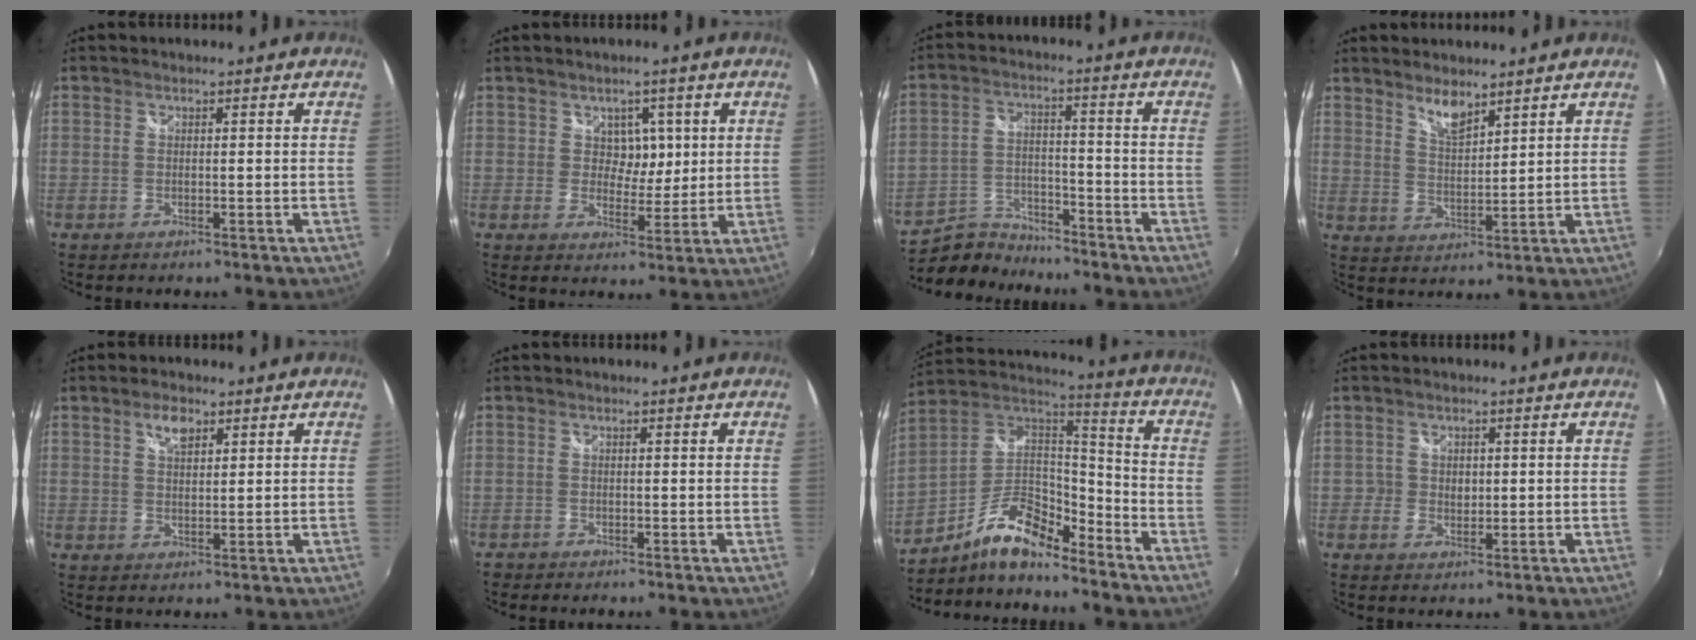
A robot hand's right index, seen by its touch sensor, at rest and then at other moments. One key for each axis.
{"total": 4.5, "fx": 1.5, "fy": 3.8, "fz": 1.9, "tx": -0.021, "ty": 0.001, "tz": 0.026}
{"total": 8.5, "fx": -7.9, "fy": 2.9, "fz": 1.2, "tx": -0.045, "ty": 0.015, "tz": -0.143}
{"total": 4.9, "fx": 4.1, "fy": 1.0, "fz": 2.6, "tx": -0.044, "ty": -0.001, "tz": 0.076}
{"total": 3.7, "fx": 2.2, "fy": 1.7, "fz": 2.5, "tx": -0.041, "ty": 0.007, "tz": 0.039}
{"total": 0.9, "fx": -0.8, "fy": 0.5, "fz": -0.1, "tx": -0.004, "ty": 0.001, "tz": -0.015}
{"total": 14.0, "fx": -10.2, "fy": 4.5, "fz": 8.4, "tx": -0.170, "ty": 0.013, "tz": -0.193}
{"total": 2.3, "fx": 0.1, "fy": 2.2, "fz": 0.8, "tx": -0.013, "ty": 0.003, "tz": -0.001}